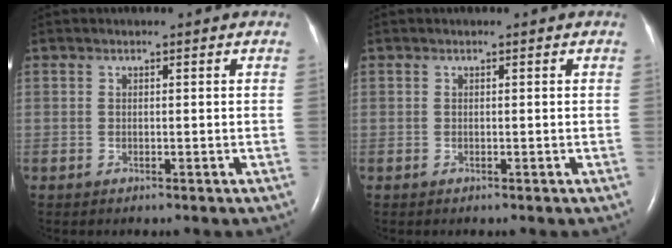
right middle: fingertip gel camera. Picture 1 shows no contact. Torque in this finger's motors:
{"motor_torque": [-0.01, 0.02, 0.00, 0.00]}